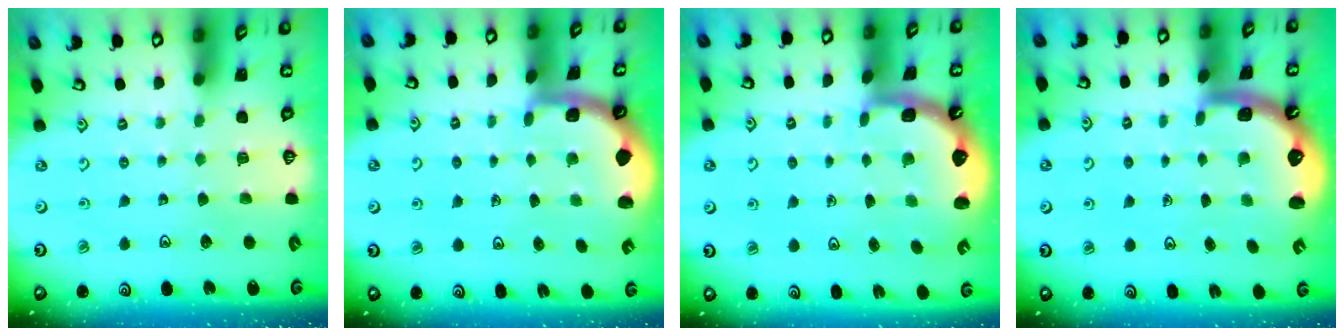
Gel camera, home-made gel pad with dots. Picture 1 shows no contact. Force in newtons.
{"total": 1.5, "press": 1.5, "slide": 0.2}
{"total": 2.7, "press": 1.5, "slide": 2.2}
{"total": 1.6, "press": 1.4, "slide": 0.6}